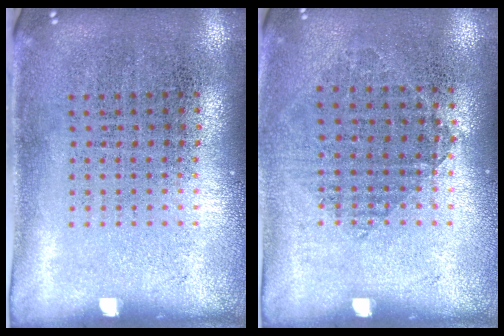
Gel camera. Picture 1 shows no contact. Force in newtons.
{"total": 0.9, "press": 0.9, "slide": 0.3}